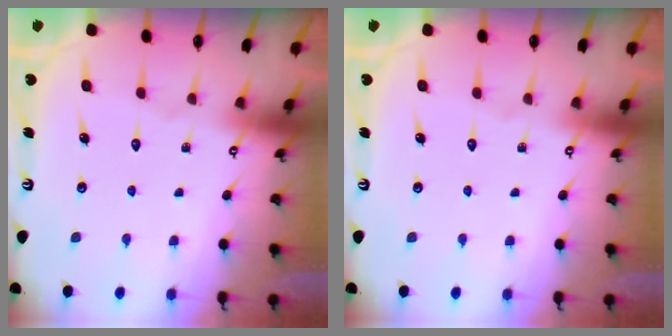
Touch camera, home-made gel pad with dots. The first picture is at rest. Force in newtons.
{"total": 0.0}